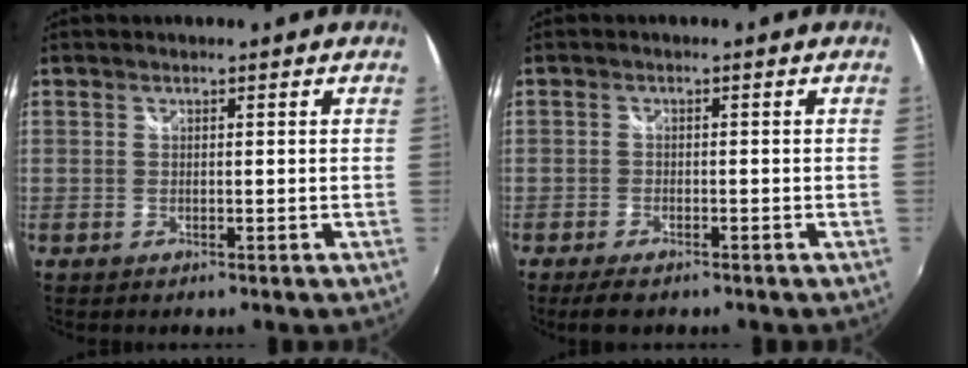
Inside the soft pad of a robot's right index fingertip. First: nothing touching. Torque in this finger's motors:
{"motor_torque": [0.22, -0.17, 0.04, 0.00]}